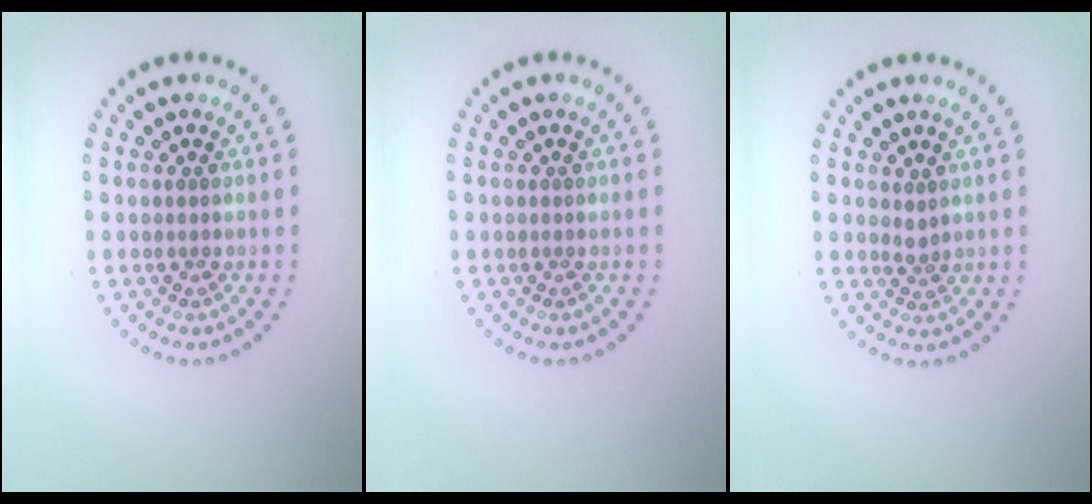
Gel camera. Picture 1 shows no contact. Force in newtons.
{"total": 0.0}
{"total": 0.9, "press": 0.6, "slide": 0.7}